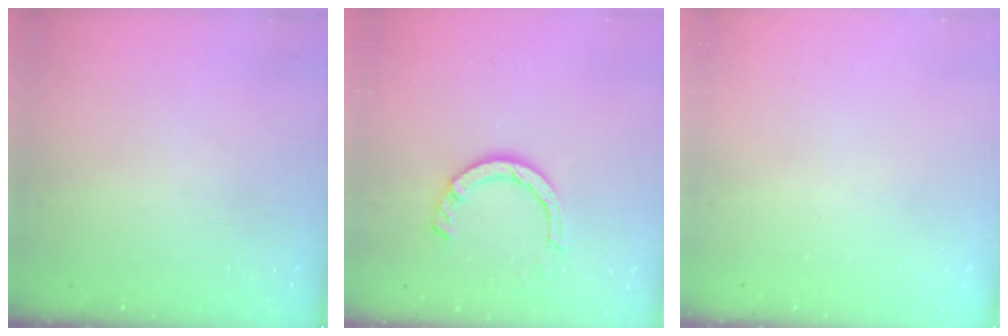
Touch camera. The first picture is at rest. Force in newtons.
{"total": 8.0, "press": 7.9, "slide": 0.9}
{"total": 0.0}